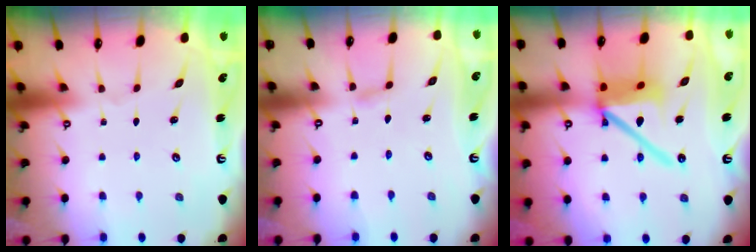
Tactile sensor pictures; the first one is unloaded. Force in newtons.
{"total": 2.1, "press": 2.0, "slide": 0.2}
{"total": 16.3, "press": 16.2, "slide": 1.9}